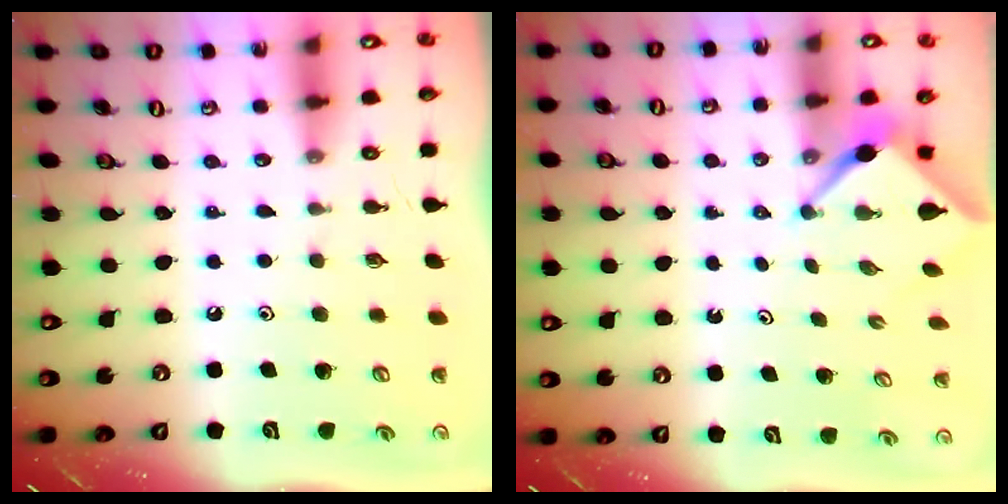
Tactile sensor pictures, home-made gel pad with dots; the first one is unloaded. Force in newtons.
{"total": 2.5, "press": 2.5, "slide": 0.3}